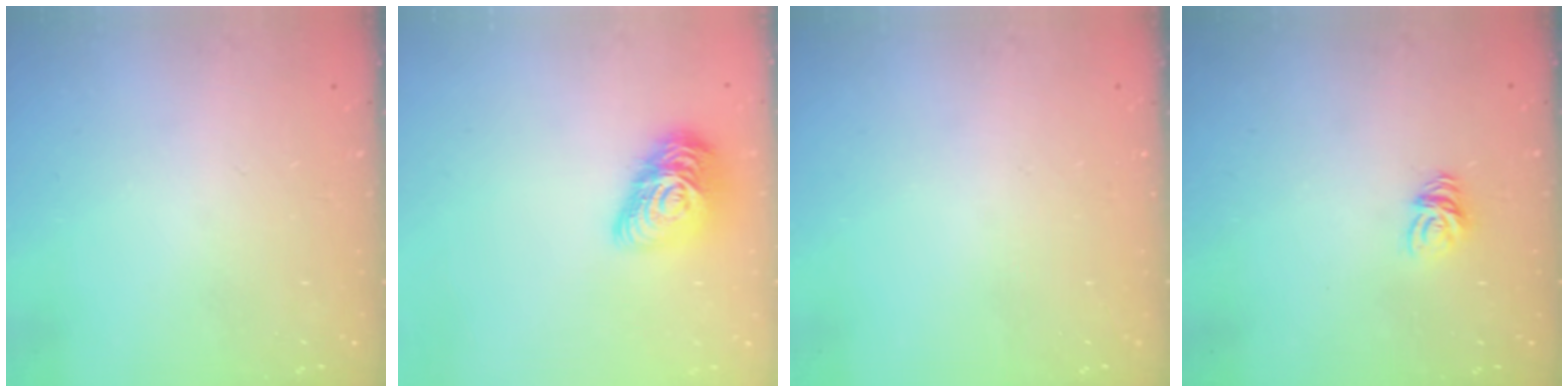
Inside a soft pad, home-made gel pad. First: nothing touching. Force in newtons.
{"total": 14.2, "press": 14.2, "slide": 0.8}
{"total": 0.0}
{"total": 5.8, "press": 5.8, "slide": 0.4}